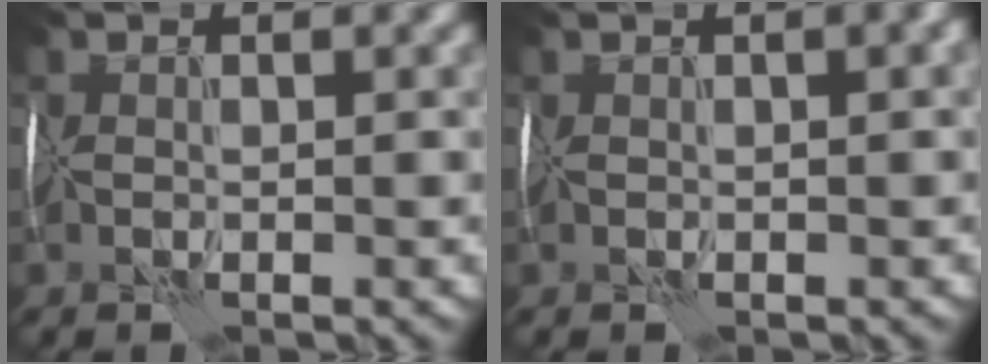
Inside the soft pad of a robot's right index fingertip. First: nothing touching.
{"total": 3.7, "force": [1.3, 1.5, 3.2], "torque": [-0.023, 0.011, 0.016]}